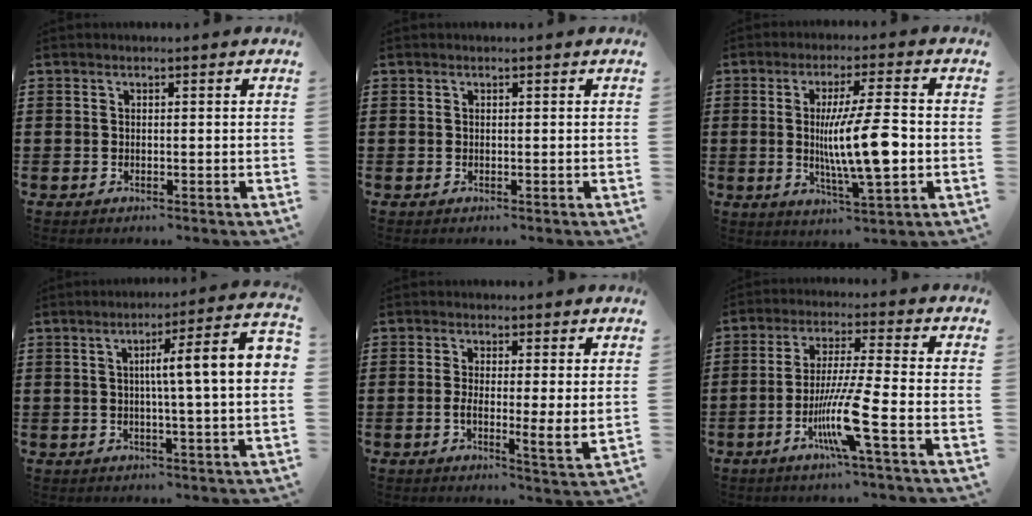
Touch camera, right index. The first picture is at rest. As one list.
[{"total": 0.0}, {"total": 11.2, "force": [-1.0, 2.0, 11.0], "torque": [-0.176, -0.008, -0.020]}, {"total": 8.3, "force": [0.6, 0.1, 8.3], "torque": [-0.143, -0.007, 0.002]}, {"total": 3.9, "force": [0.4, 0.8, 3.8], "torque": [-0.066, -0.007, 0.007]}, {"total": 9.9, "force": [-4.2, -0.1, 9.0], "torque": [-0.175, -0.014, -0.080]}]